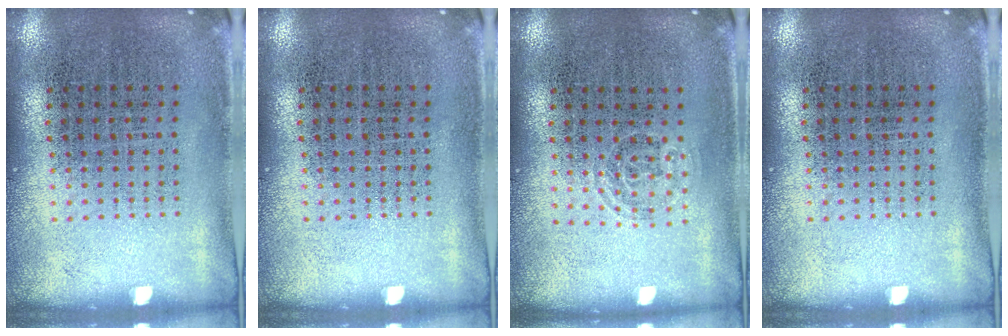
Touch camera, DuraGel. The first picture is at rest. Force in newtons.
{"total": 0.0}
{"total": 0.7, "press": 0.5, "slide": 0.5}
{"total": 0.0}